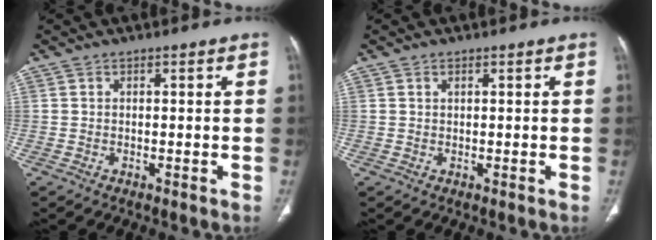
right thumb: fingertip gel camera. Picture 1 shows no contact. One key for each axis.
{"total": 0.7, "fx": 0.4, "fy": 0.4, "fz": 0.4, "tx": -0.007, "ty": -0.001, "tz": 0.007}